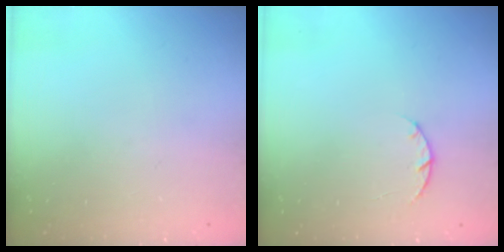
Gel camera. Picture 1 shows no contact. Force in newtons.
{"total": 2.9, "press": 2.9, "slide": 0.5}